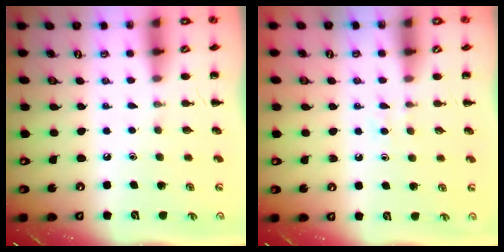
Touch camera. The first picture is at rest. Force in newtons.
{"total": 2.6, "press": 2.5, "slide": 0.9}